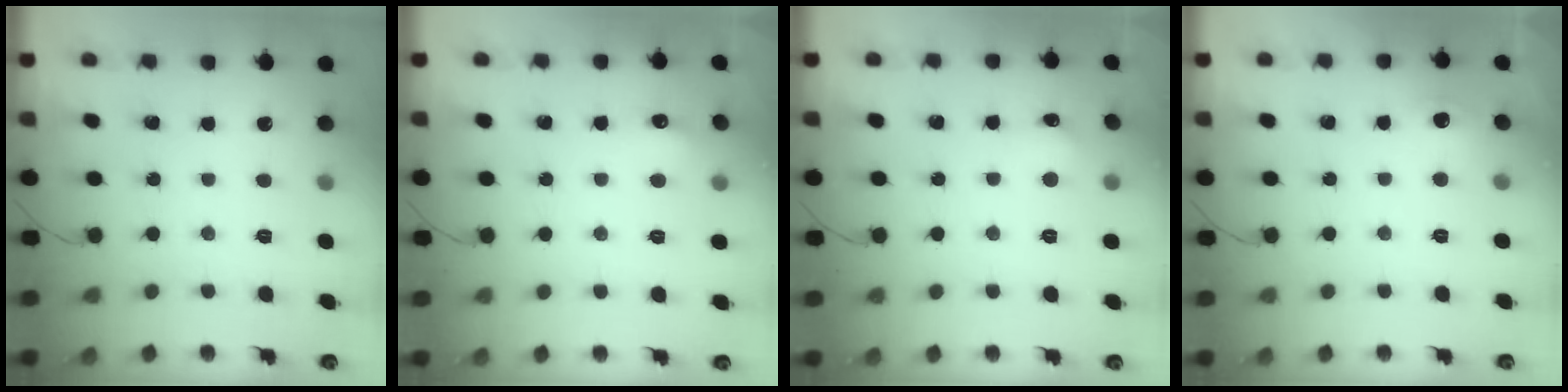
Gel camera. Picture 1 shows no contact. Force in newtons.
{"total": 5.6, "press": 5.4, "slide": 1.5}
{"total": 7.0, "press": 6.8, "slide": 1.6}
{"total": 11.7, "press": 4.5, "slide": 10.8}